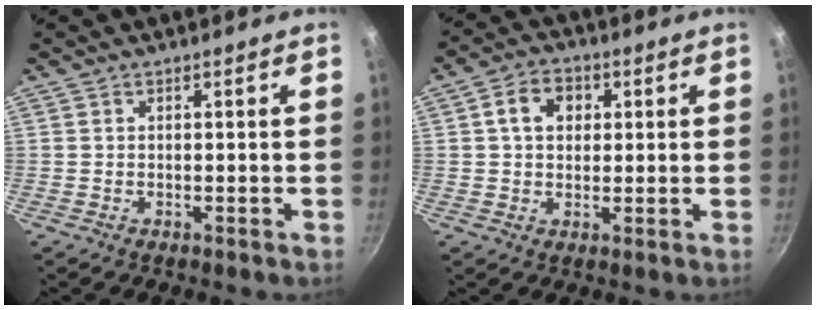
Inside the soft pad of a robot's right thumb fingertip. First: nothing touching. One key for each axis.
{"total": 6.8, "fx": 1.8, "fy": 5.2, "fz": 4.0, "tx": -0.046, "ty": 0.007, "tz": 0.021}